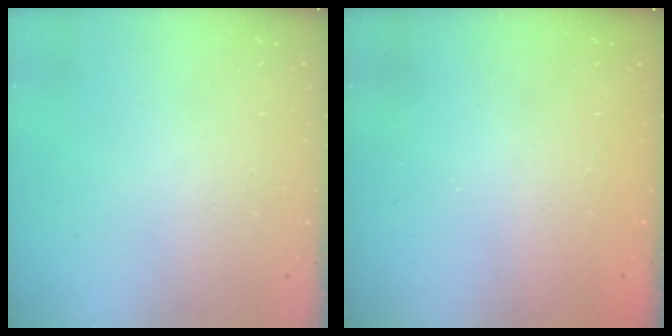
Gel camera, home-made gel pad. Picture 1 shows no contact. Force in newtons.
{"total": 2.5, "press": 2.4, "slide": 0.7}